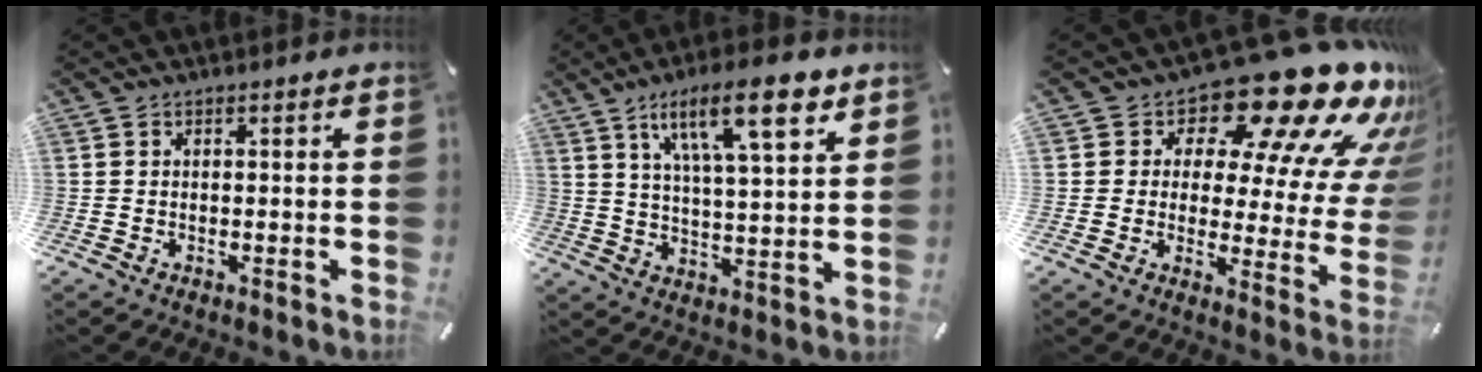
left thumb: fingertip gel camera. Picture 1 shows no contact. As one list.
[{"total": 16.0, "force": [9.3, 4.6, 12.2], "torque": [-0.189, -0.037, 0.146]}, {"total": 21.0, "force": [15.1, 7.9, 12.4], "torque": [-0.168, -0.122, 0.243]}]